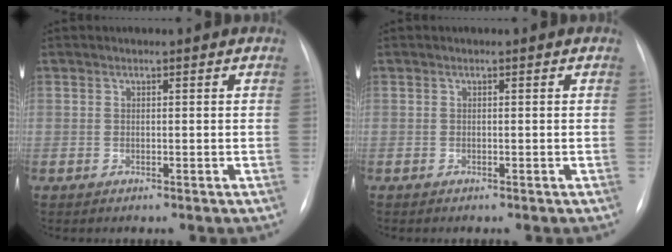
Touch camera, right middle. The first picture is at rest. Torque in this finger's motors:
{"motor_torque": [-0.31, -0.05, 0.01, -0.01]}